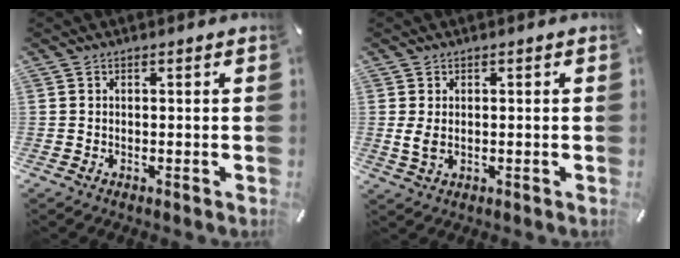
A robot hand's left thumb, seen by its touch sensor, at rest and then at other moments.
{"total": 3.3, "force": [0.0, 2.1, 2.5], "torque": [-0.053, -0.004, -0.004]}